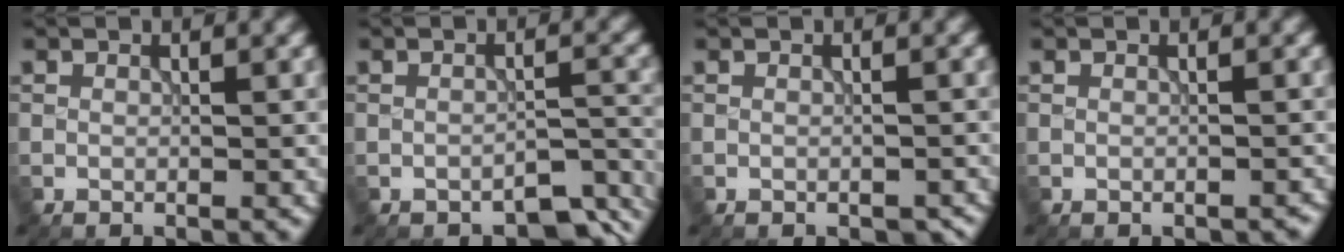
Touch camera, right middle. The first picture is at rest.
{"total": 3.7, "force": [-3.0, 1.4, 1.6], "torque": [-0.018, -0.008, -0.032]}
{"total": 0.9, "force": [-0.6, 0.5, 0.4], "torque": [-0.007, -0.006, -0.007]}
{"total": 0.5, "force": [-0.4, 0.3, 0.0], "torque": [-0.002, -0.005, -0.004]}